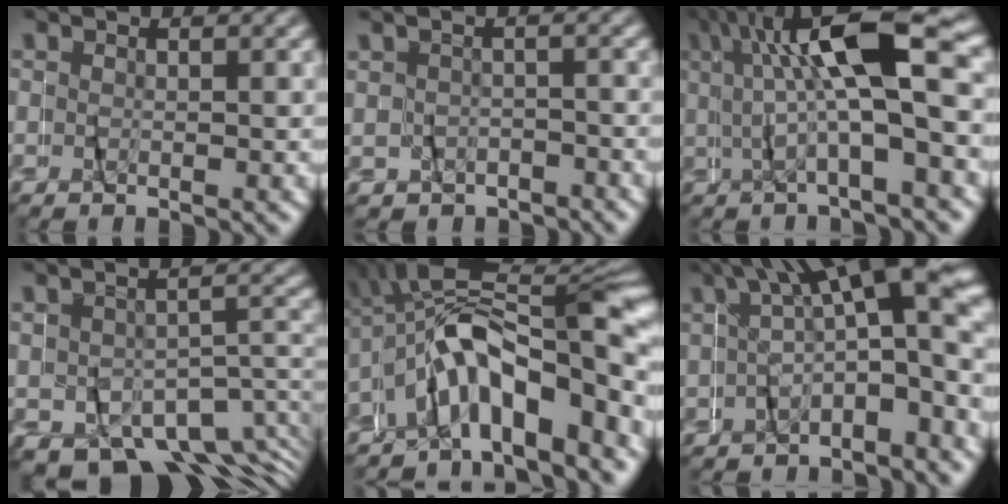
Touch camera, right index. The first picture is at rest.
{"total": 2.1, "force": [0.1, 2.1, -0.3], "torque": [-0.005, 0.015, -0.002]}
{"total": 9.4, "force": [2.4, 2.3, 8.8], "torque": [-0.135, 0.029, 0.033]}
{"total": 8.8, "force": [-4.4, 5.9, 4.7], "torque": [-0.068, -0.029, -0.059]}
{"total": 11.5, "force": [-1.3, 6.4, 9.4], "torque": [-0.165, 0.006, -0.027]}
{"total": 8.4, "force": [2.5, 3.2, 7.4], "torque": [-0.090, 0.026, 0.025]}